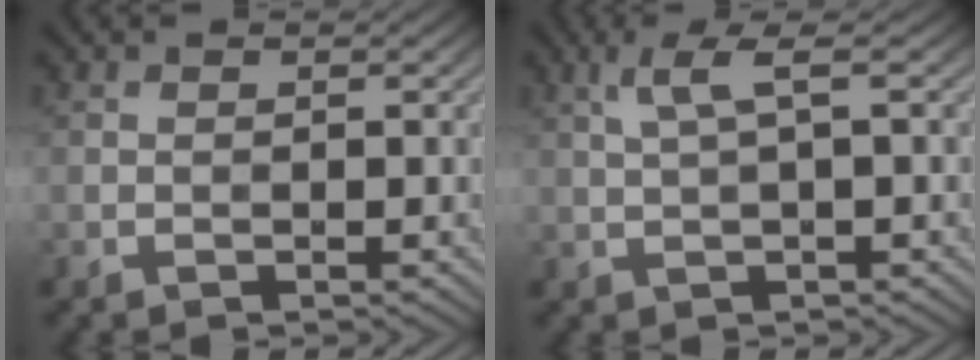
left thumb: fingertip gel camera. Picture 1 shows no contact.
{"total": 3.3, "force": [1.2, 0.5, 3.0], "torque": [-0.068, 0.011, 0.024]}